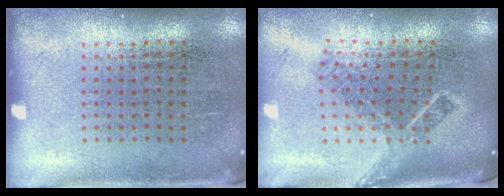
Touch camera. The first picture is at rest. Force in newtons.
{"total": 1.9, "press": 1.4, "slide": 1.4}